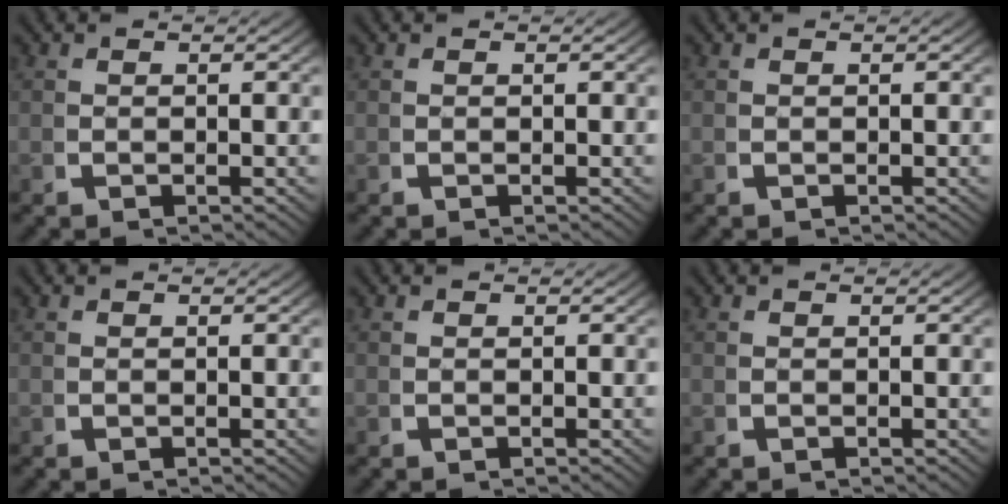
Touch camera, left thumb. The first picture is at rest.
{"total": 0.0}
{"total": 0.0}
{"total": 0.0}
{"total": 0.0}
{"total": 0.0}